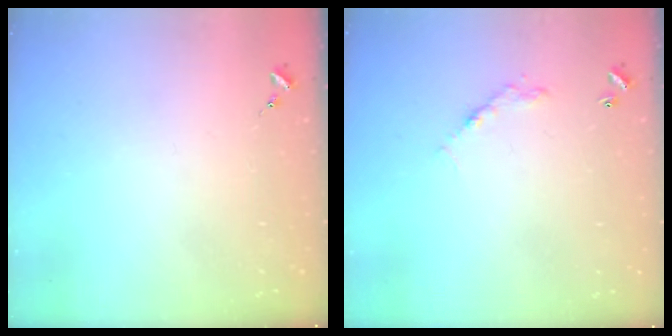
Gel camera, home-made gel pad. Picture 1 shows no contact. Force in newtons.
{"total": 5.1, "press": 5.1, "slide": 0.4}